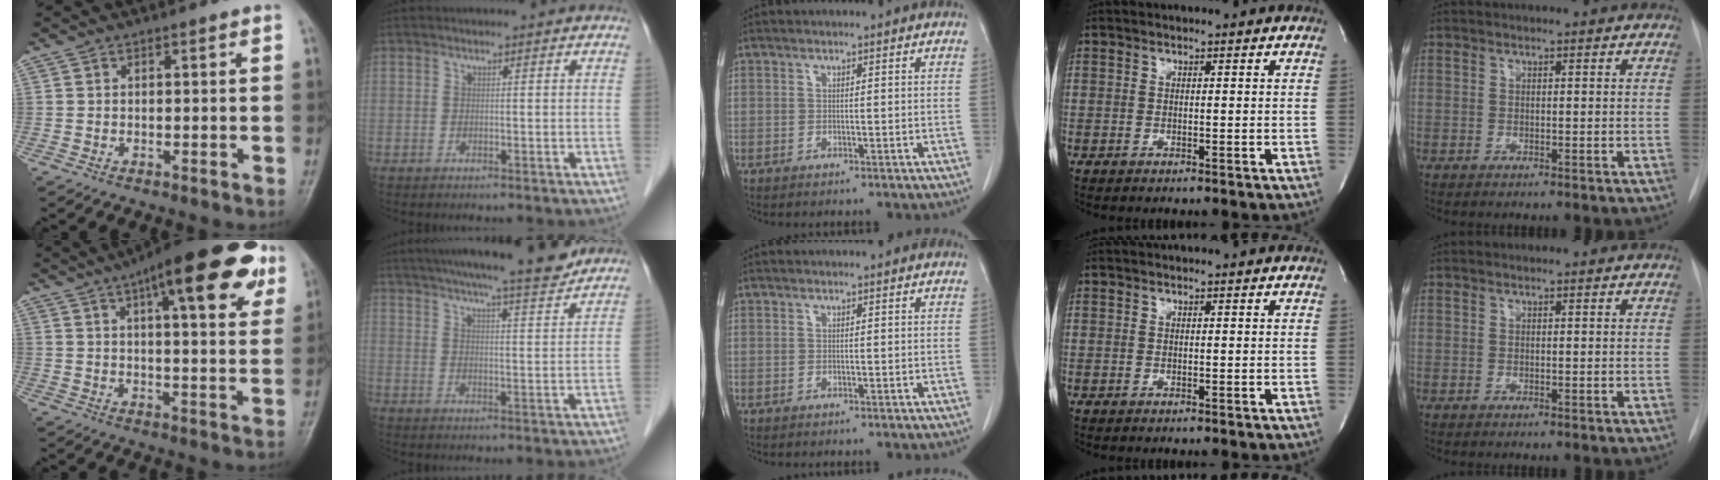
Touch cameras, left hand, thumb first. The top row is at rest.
{"thumb": {"total": 20.3, "force": [10.6, 6.2, 16.2], "torque": [-0.206, -0.012, 0.143]}, "index": {"total": 15.1, "force": [13.4, 0.5, 7.0], "torque": [-0.108, 0.007, 0.186]}}